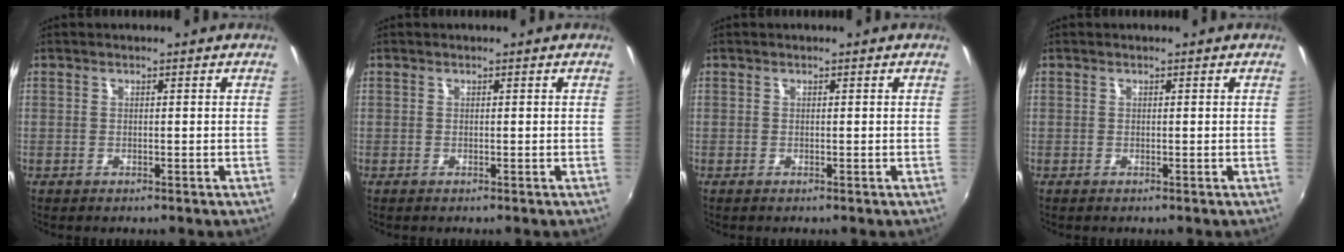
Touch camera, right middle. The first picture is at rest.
{"total": 0.0}
{"total": 0.0}
{"total": 0.0}